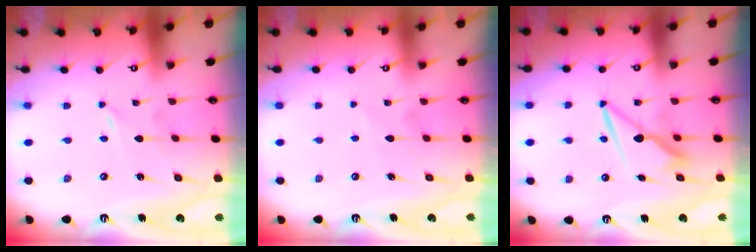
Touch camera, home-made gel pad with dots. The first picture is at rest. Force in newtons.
{"total": 3.5, "press": 3.5, "slide": 0.4}
{"total": 8.3, "press": 8.2, "slide": 1.2}